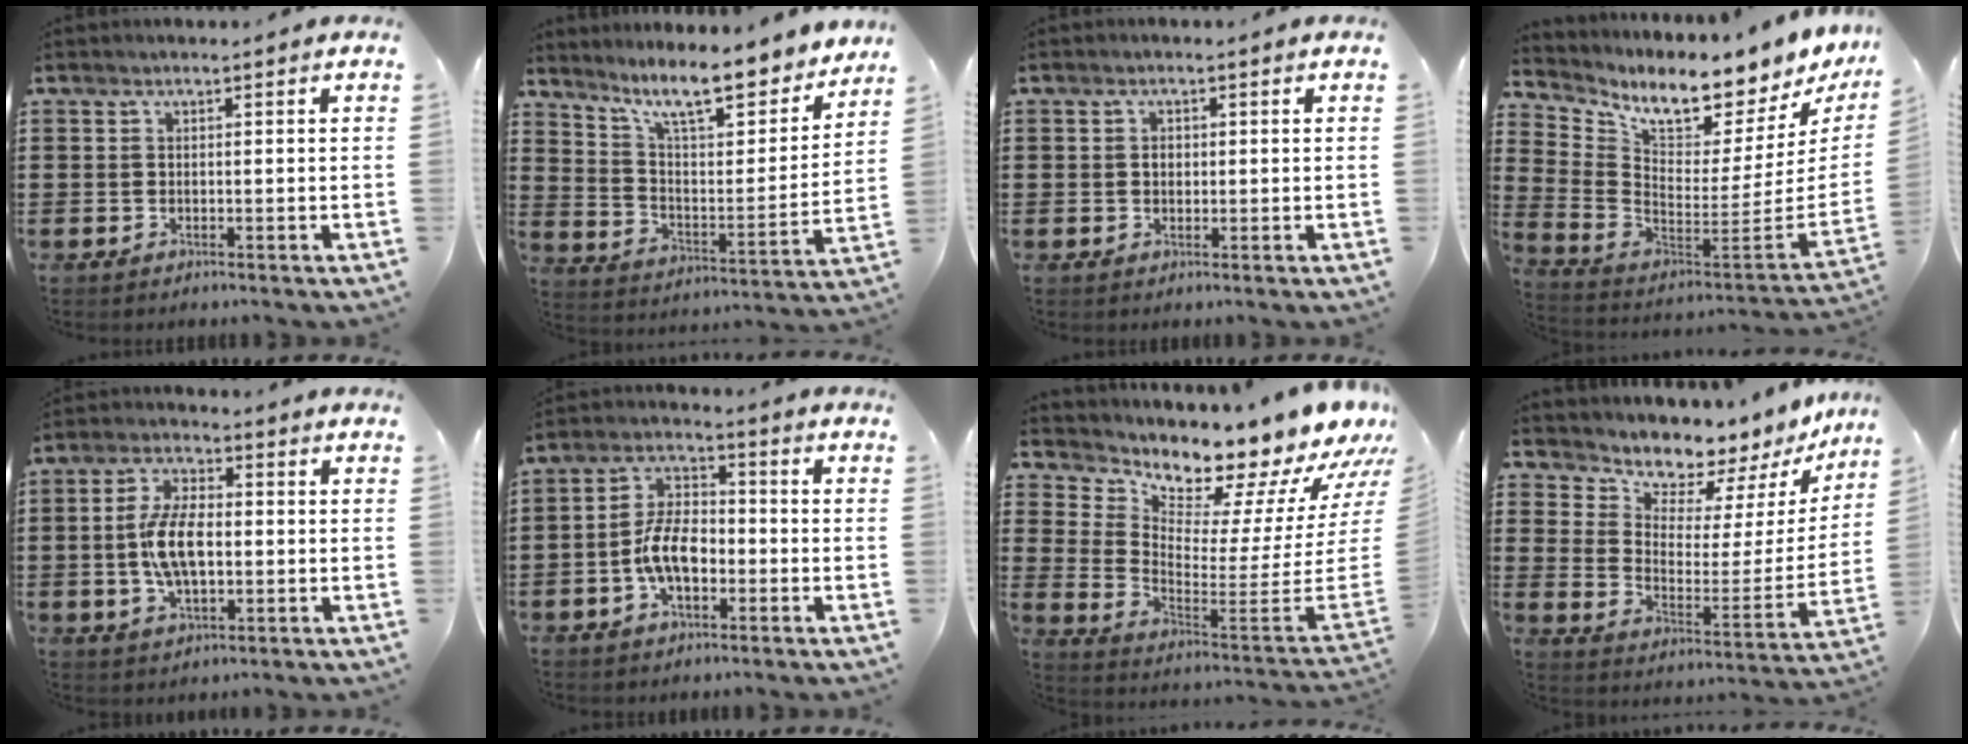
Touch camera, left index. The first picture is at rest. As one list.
[{"total": 11.1, "force": [9.0, 1.9, 6.2], "torque": [-0.125, -0.053, 0.152]}, {"total": 1.3, "force": [0.2, 0.9, 0.8], "torque": [-0.019, 0.006, 0.004]}, {"total": 6.2, "force": [5.6, 1.0, 2.5], "torque": [-0.069, -0.066, 0.087]}, {"total": 8.4, "force": [-0.5, 4.1, 7.3], "torque": [-0.159, 0.004, -0.014]}, {"total": 7.7, "force": [-2.2, 4.1, 6.1], "torque": [-0.131, 0.009, -0.047]}, {"total": 7.0, "force": [6.7, 0.7, 1.7], "torque": [-0.046, -0.094, 0.101]}, {"total": 6.5, "force": [6.1, 2.2, -0.3], "torque": [-0.023, -0.066, 0.101]}]